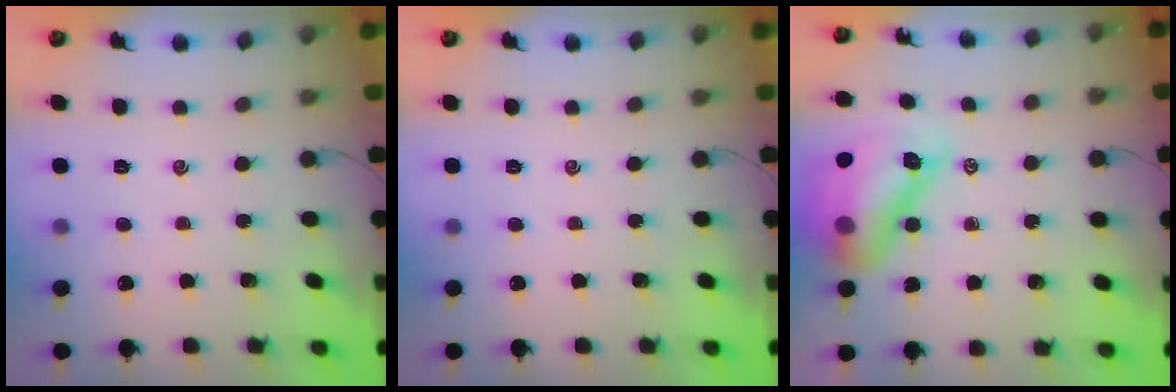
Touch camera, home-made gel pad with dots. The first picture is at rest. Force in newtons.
{"total": 0.0}
{"total": 14.8, "press": 14.1, "slide": 4.6}